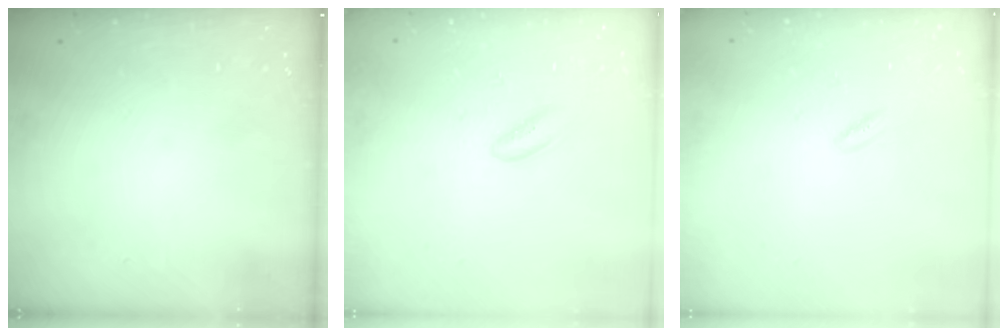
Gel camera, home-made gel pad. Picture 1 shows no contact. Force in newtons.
{"total": 2.0, "press": 2.0, "slide": 0.2}
{"total": 1.8, "press": 1.6, "slide": 0.8}